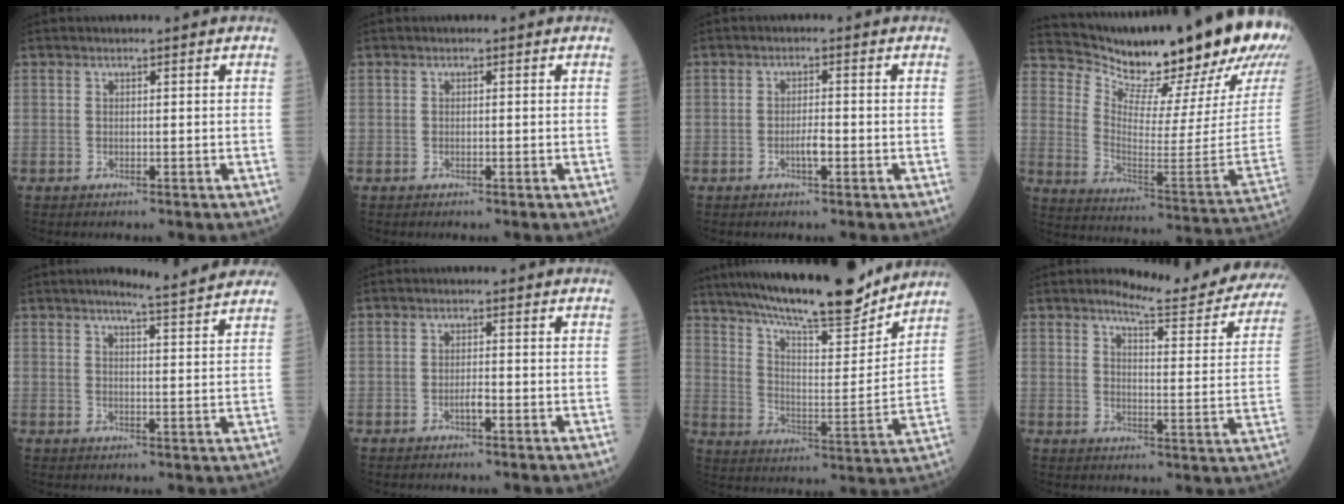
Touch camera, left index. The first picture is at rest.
{"total": 0.0}
{"total": 2.0, "force": [-1.0, 0.3, 1.7], "torque": [-0.029, -0.002, -0.018]}
{"total": 24.2, "force": [22.0, 1.6, 10.0], "torque": [-0.181, -0.118, 0.301]}
{"total": 8.8, "force": [7.9, -0.2, 3.8], "torque": [-0.058, 0.000, 0.087]}
{"total": 1.3, "force": [-0.9, 0.2, 1.0], "torque": [-0.018, -0.002, -0.017]}
{"total": 22.4, "force": [19.3, 2.9, 11.1], "torque": [-0.196, -0.002, 0.293]}
{"total": 15.5, "force": [14.6, 1.6, 5.1], "torque": [-0.053, -0.075, 0.160]}